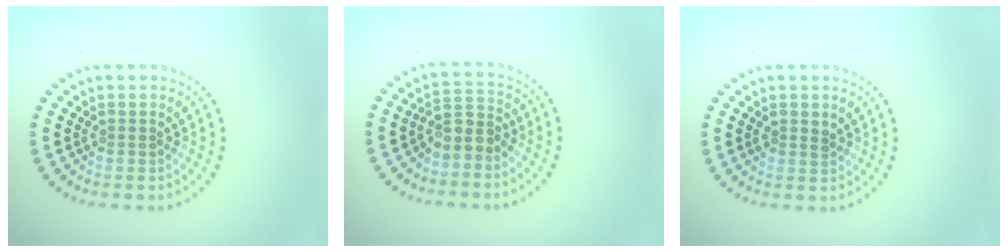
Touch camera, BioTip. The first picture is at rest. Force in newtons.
{"total": 2.5, "press": 1.9, "slide": 1.6}
{"total": 1.1, "press": 1.0, "slide": 0.2}